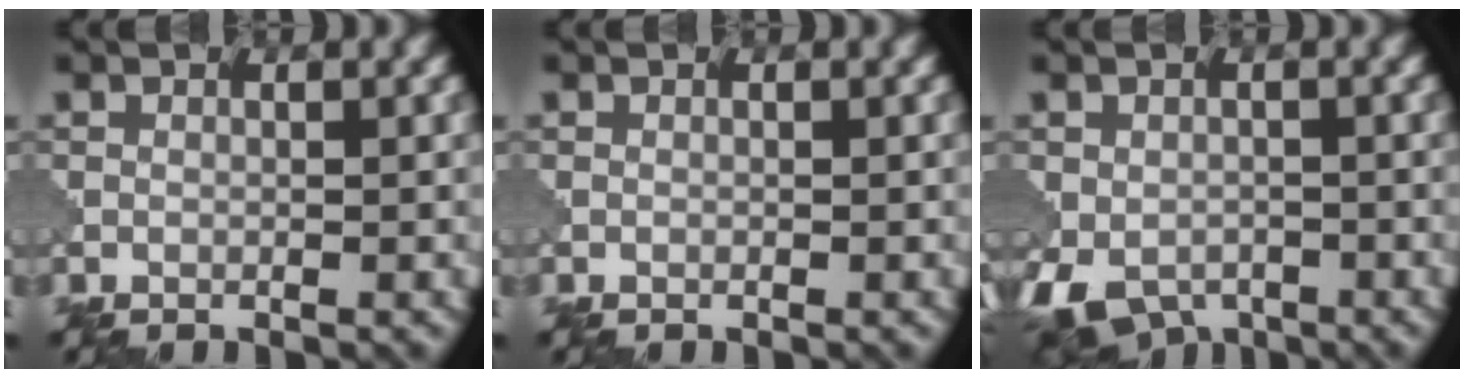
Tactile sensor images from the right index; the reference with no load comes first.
{"total": 0.0}
{"total": 6.5, "force": [-3.2, 4.3, 3.6], "torque": [-0.076, -0.029, -0.049]}